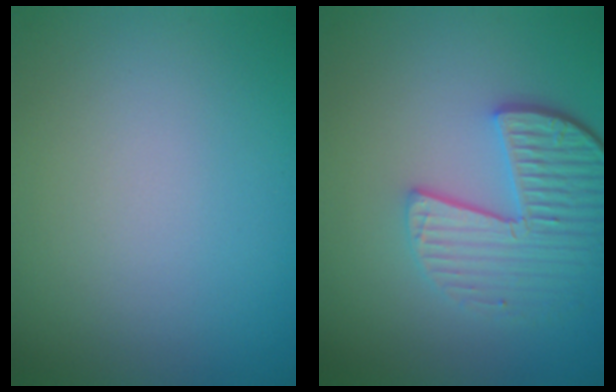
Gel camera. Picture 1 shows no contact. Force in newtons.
{"total": 5.2, "press": 4.0, "slide": 3.4}